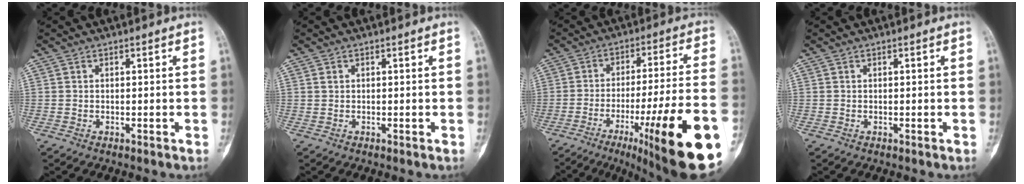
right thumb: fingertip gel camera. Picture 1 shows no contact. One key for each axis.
{"total": 0.7, "fx": 0.3, "fy": 0.5, "fz": 0.3, "tx": -0.002, "ty": 0.002, "tz": 0.007}
{"total": 24.2, "fx": -10.8, "fy": 2.9, "fz": 21.4, "tx": -0.253, "ty": 0.035, "tz": -0.154}
{"total": 0.0}